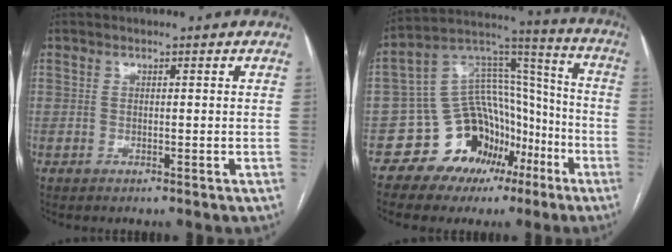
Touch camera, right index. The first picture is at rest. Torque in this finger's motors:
{"motor_torque": [0.52, -0.35, 0.00, -0.04]}